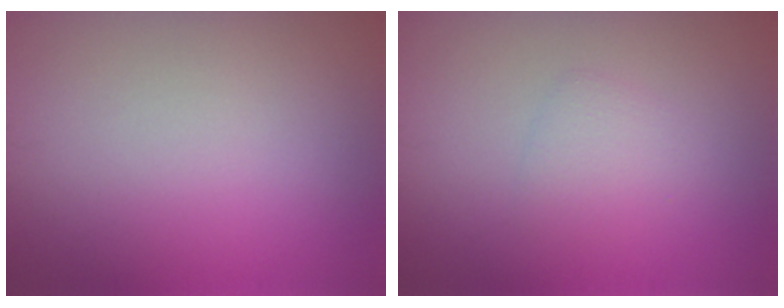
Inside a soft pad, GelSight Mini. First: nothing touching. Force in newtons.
{"total": 1.5, "press": 1.5, "slide": 0.0}